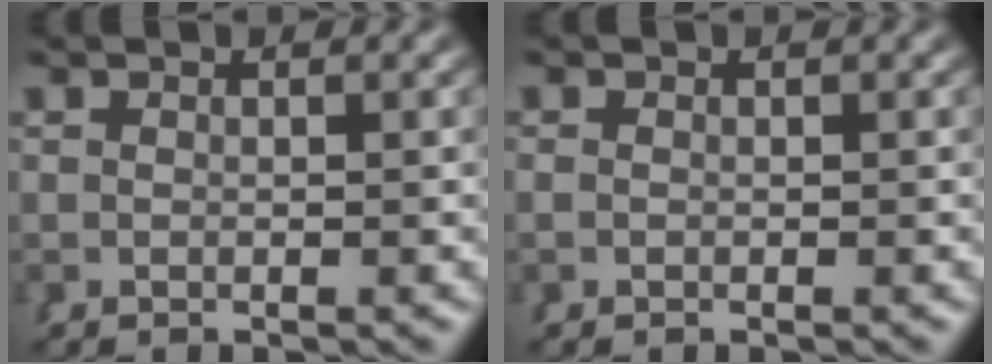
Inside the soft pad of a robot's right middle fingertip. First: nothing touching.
{"total": 0.0}